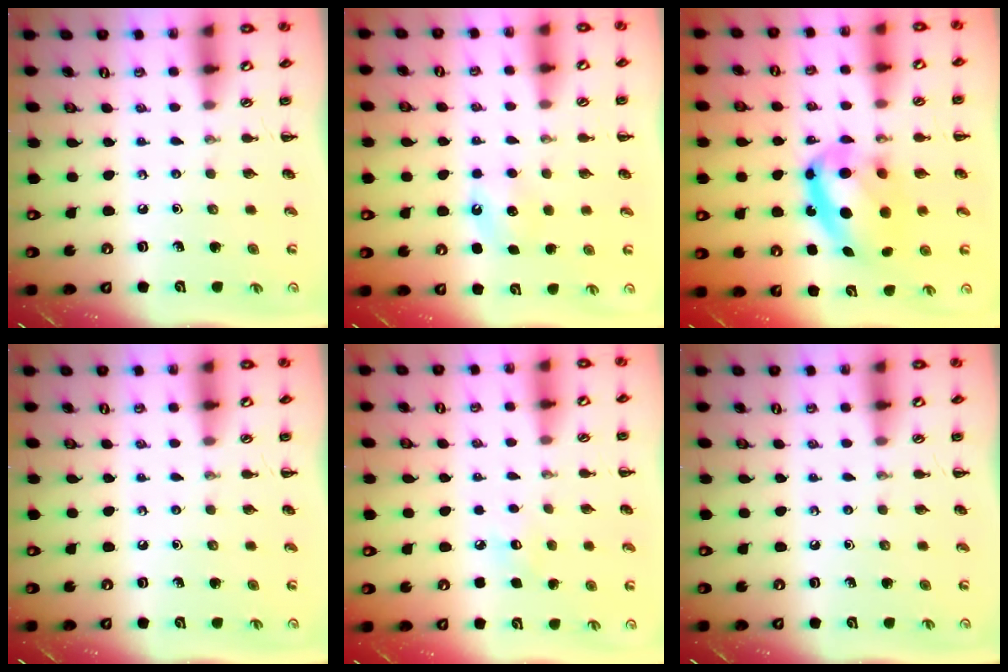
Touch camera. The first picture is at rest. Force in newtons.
{"total": 4.6, "press": 4.5, "slide": 1.3}
{"total": 13.4, "press": 13.0, "slide": 3.2}
{"total": 0.0}
{"total": 6.0, "press": 5.8, "slide": 1.4}
{"total": 0.0}